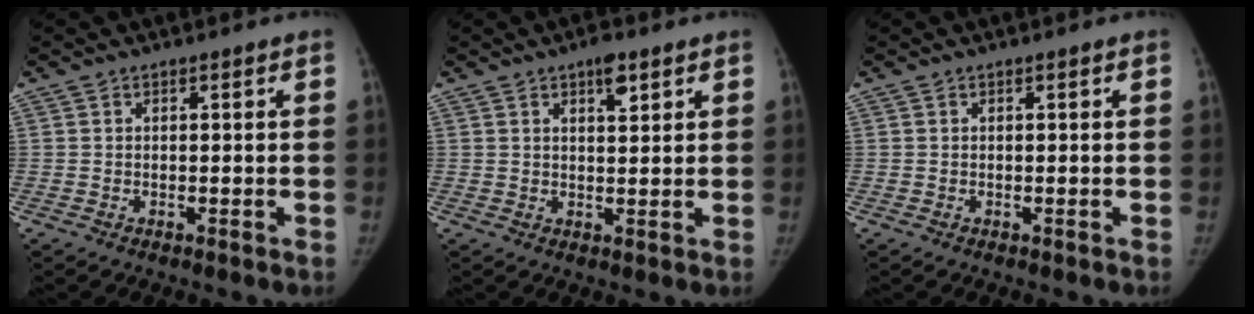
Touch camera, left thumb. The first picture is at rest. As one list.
[{"total": 3.7, "force": [2.3, 1.3, 2.6], "torque": [-0.028, -0.012, 0.035]}, {"total": 0.0}]